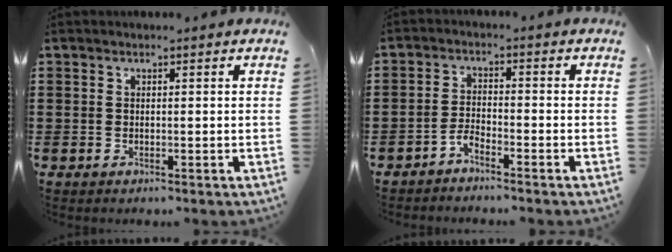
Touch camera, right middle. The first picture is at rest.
{"total": 2.4, "force": [-2.2, 0.4, 0.8], "torque": [-0.019, 0.005, -0.045]}